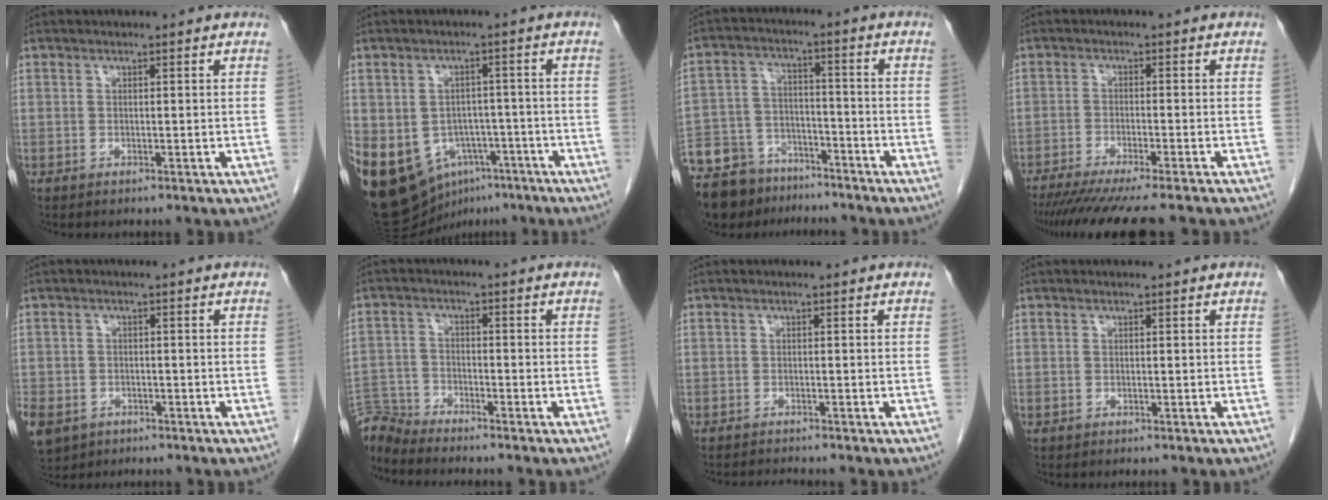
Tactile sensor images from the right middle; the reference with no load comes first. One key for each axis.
{"total": 19.0, "fx": -8.4, "fy": 14.5, "fz": 9.0, "tx": -0.223, "ty": 0.008, "tz": -0.107}
{"total": 17.0, "fx": -13.5, "fy": 8.7, "fz": 5.8, "tx": -0.141, "ty": 0.005, "tz": -0.215}
{"total": 13.0, "fx": -11.3, "fy": -0.1, "fz": 6.6, "tx": -0.082, "ty": -0.037, "tz": -0.169}
{"total": 16.2, "fx": -7.3, "fy": 12.9, "fz": 6.5, "tx": -0.218, "ty": -0.019, "tz": -0.099}
{"total": 5.2, "fx": -5.1, "fy": -0.4, "fz": -0.6, "tx": 0.011, "ty": -0.005, "tz": -0.097}
{"total": 1.8, "fx": -1.7, "fy": -0.5, "fz": 0.1, "tx": -0.004, "ty": -0.007, "tz": -0.029}
{"total": 0.0}